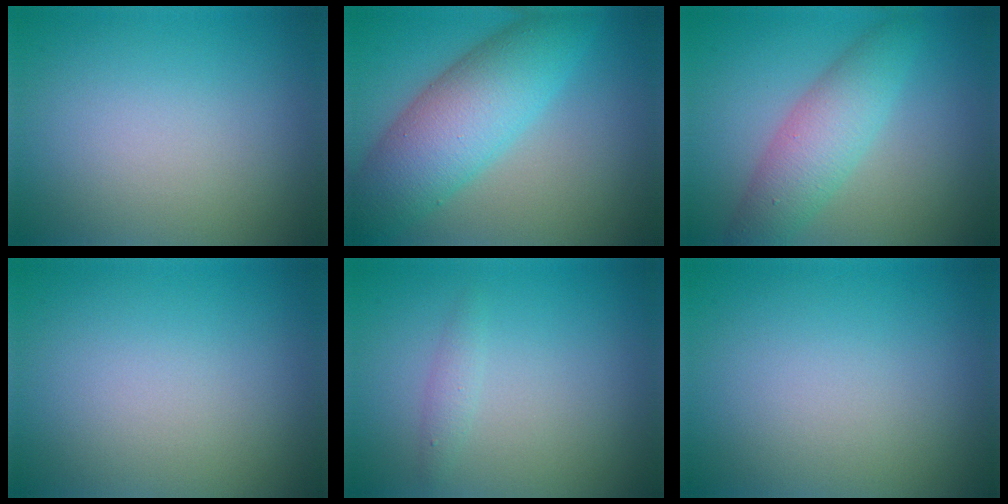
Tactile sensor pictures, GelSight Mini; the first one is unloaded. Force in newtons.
{"total": 8.5, "press": 8.5, "slide": 0.2}
{"total": 4.7, "press": 4.7, "slide": 0.1}
{"total": 0.0}
{"total": 1.0, "press": 1.0, "slide": 0.1}
{"total": 0.0}